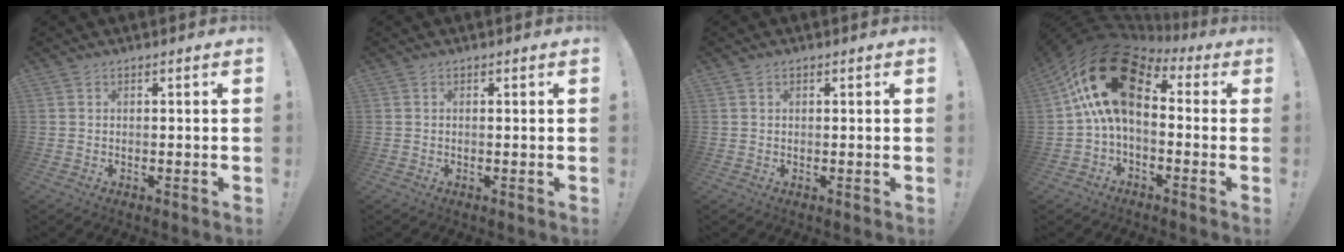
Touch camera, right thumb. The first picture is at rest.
{"total": 0.0}
{"total": 0.6, "force": [0.3, 0.4, 0.2], "torque": [0.002, 0.000, 0.005]}
{"total": 20.2, "force": [5.5, 10.7, 16.2], "torque": [-0.298, -0.011, 0.104]}